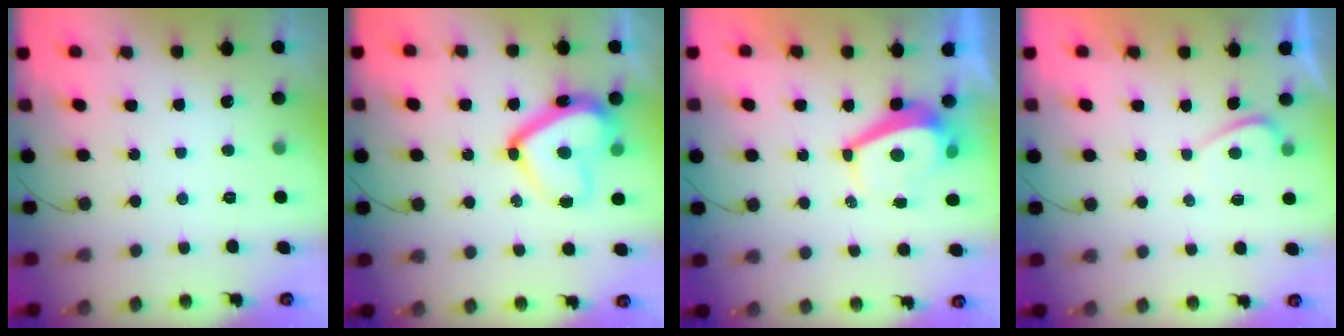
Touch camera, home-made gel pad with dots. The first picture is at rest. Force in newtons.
{"total": 16.4, "press": 16.4, "slide": 1.4}
{"total": 4.8, "press": 4.8, "slide": 0.3}
{"total": 0.8, "press": 0.6, "slide": 0.5}